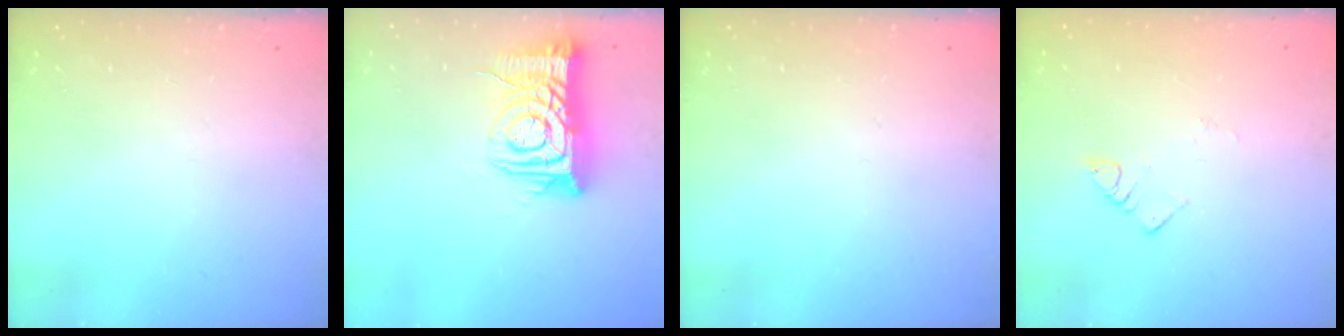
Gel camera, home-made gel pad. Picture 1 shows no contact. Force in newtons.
{"total": 12.4, "press": 12.3, "slide": 1.0}
{"total": 0.0}
{"total": 2.8, "press": 2.8, "slide": 0.3}